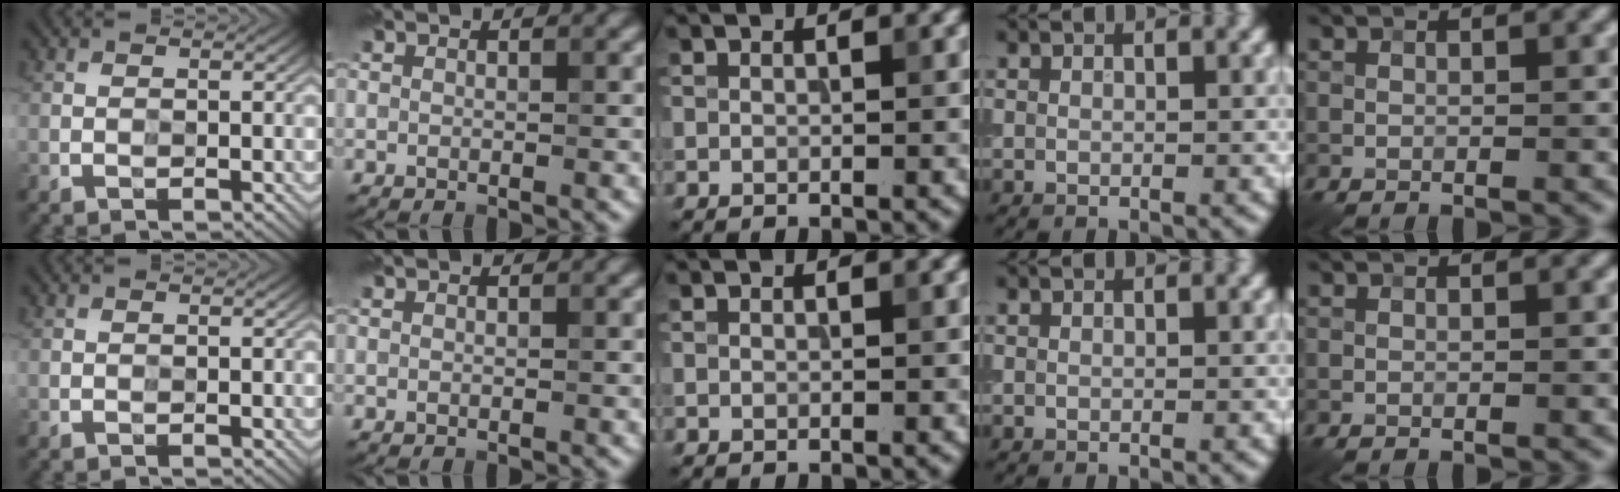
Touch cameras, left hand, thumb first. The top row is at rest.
{}